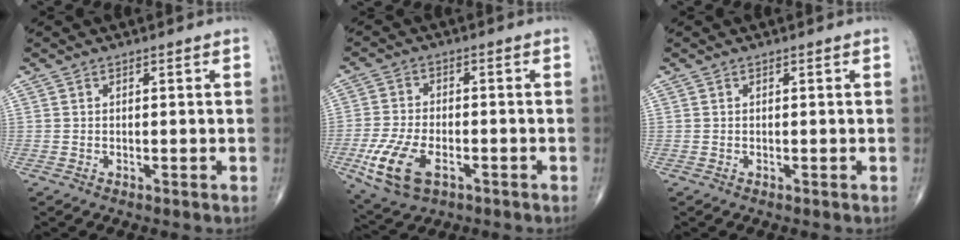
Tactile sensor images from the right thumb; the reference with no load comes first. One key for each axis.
{"total": 11.0, "fx": -4.4, "fy": 5.9, "fz": 8.2, "tx": -0.169, "ty": 0.005, "tz": -0.075}
{"total": 0.0}